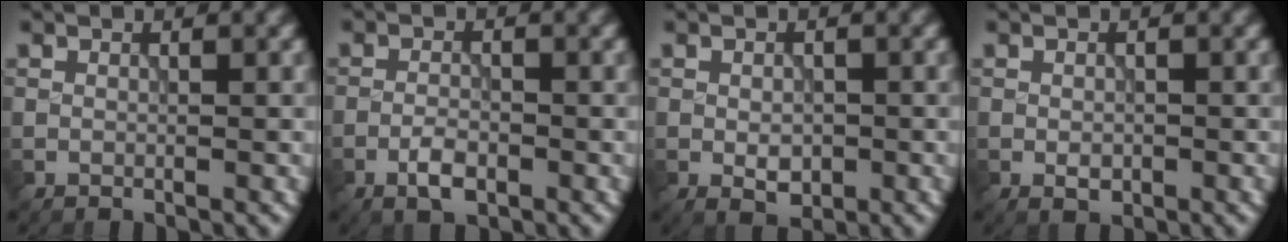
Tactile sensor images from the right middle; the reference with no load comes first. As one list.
[{"total": 2.4, "force": [-1.2, 1.0, 1.8], "torque": [-0.032, 0.001, -0.027]}, {"total": 2.5, "force": [-0.6, 1.5, 1.8], "torque": [-0.031, -0.003, -0.008]}, {"total": 1.3, "force": [-0.4, 0.8, 0.9], "torque": [-0.014, -0.001, -0.007]}]